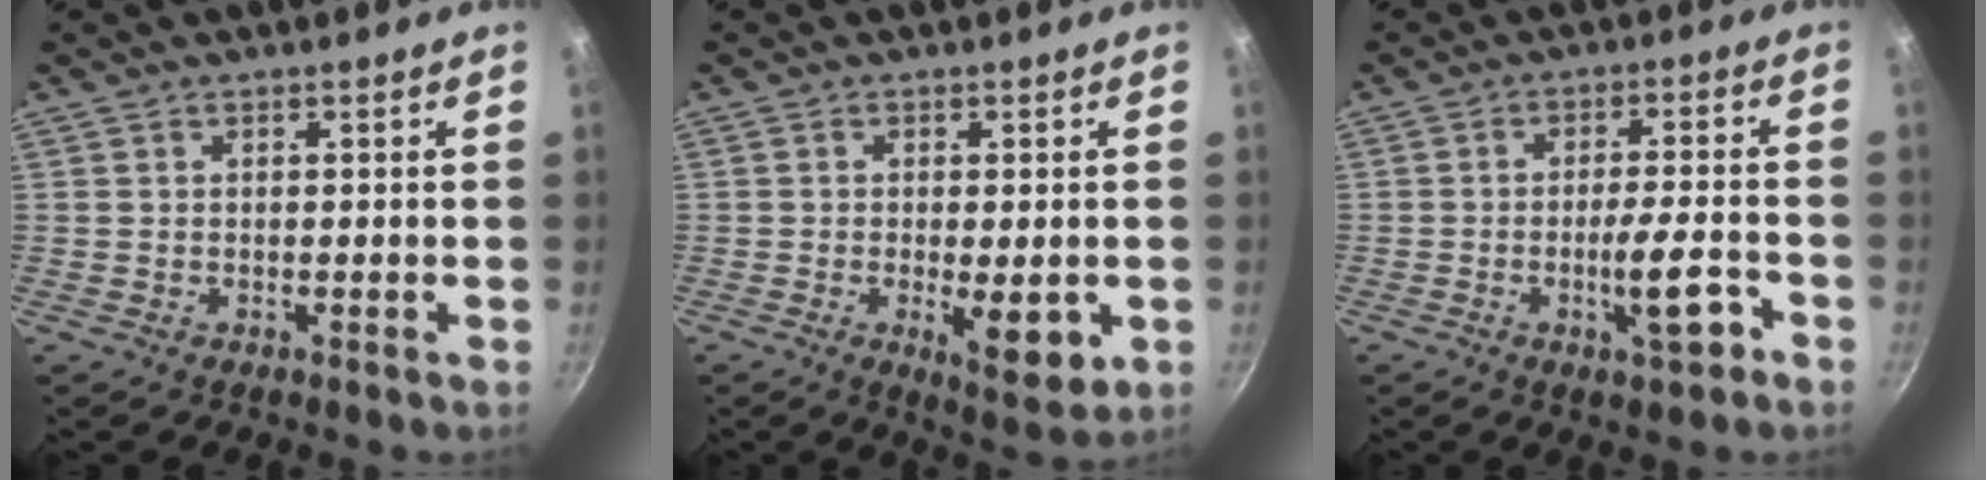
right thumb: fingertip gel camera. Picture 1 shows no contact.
{"total": 8.1, "force": [-1.8, 2.8, 7.3], "torque": [-0.101, -0.015, -0.019]}
{"total": 7.7, "force": [-3.5, 1.6, 6.7], "torque": [-0.099, 0.020, -0.054]}